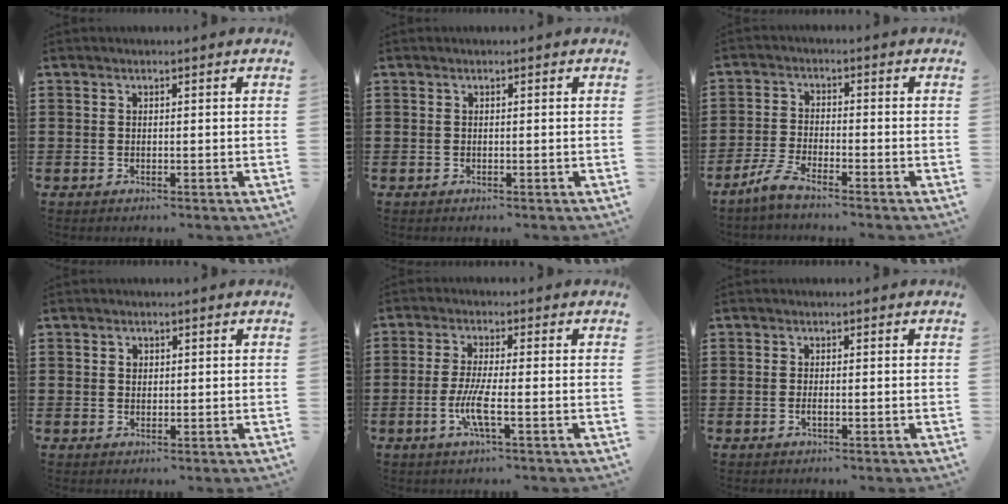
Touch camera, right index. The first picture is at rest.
{"total": 0.0}
{"total": 3.6, "force": [-3.1, 0.0, 1.8], "torque": [-0.062, -0.010, -0.069]}
{"total": 1.0, "force": [0.4, 0.8, 0.4], "torque": [-0.010, 0.004, 0.008]}
{"total": 5.6, "force": [-1.7, 0.7, 5.3], "torque": [-0.111, -0.012, -0.037]}
{"total": 0.8, "force": [-0.3, 0.2, 0.7], "torque": [-0.014, -0.003, -0.004]}